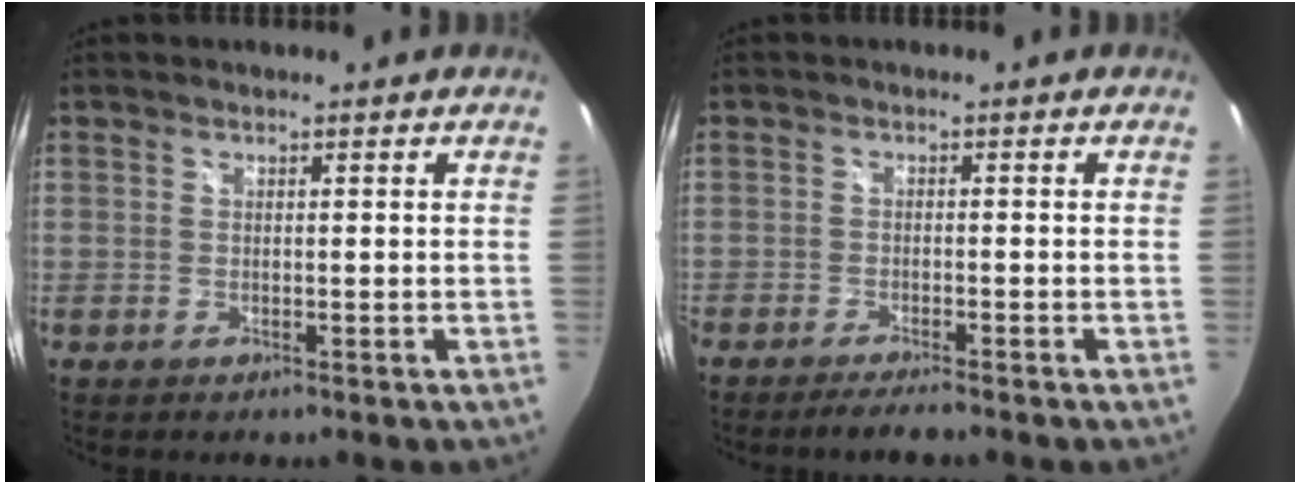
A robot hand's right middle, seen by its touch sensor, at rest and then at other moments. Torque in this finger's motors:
{"motor_torque": [1.11, -1.03, 0.53, 0.21]}